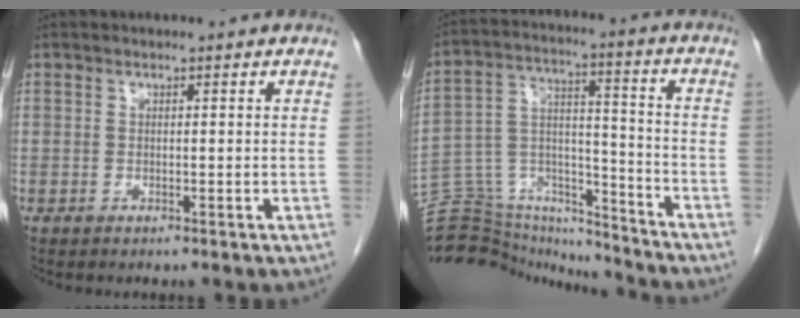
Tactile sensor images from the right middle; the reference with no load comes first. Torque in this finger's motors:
{"motor_torque": [-0.36, -1.24, -0.08, -0.09]}